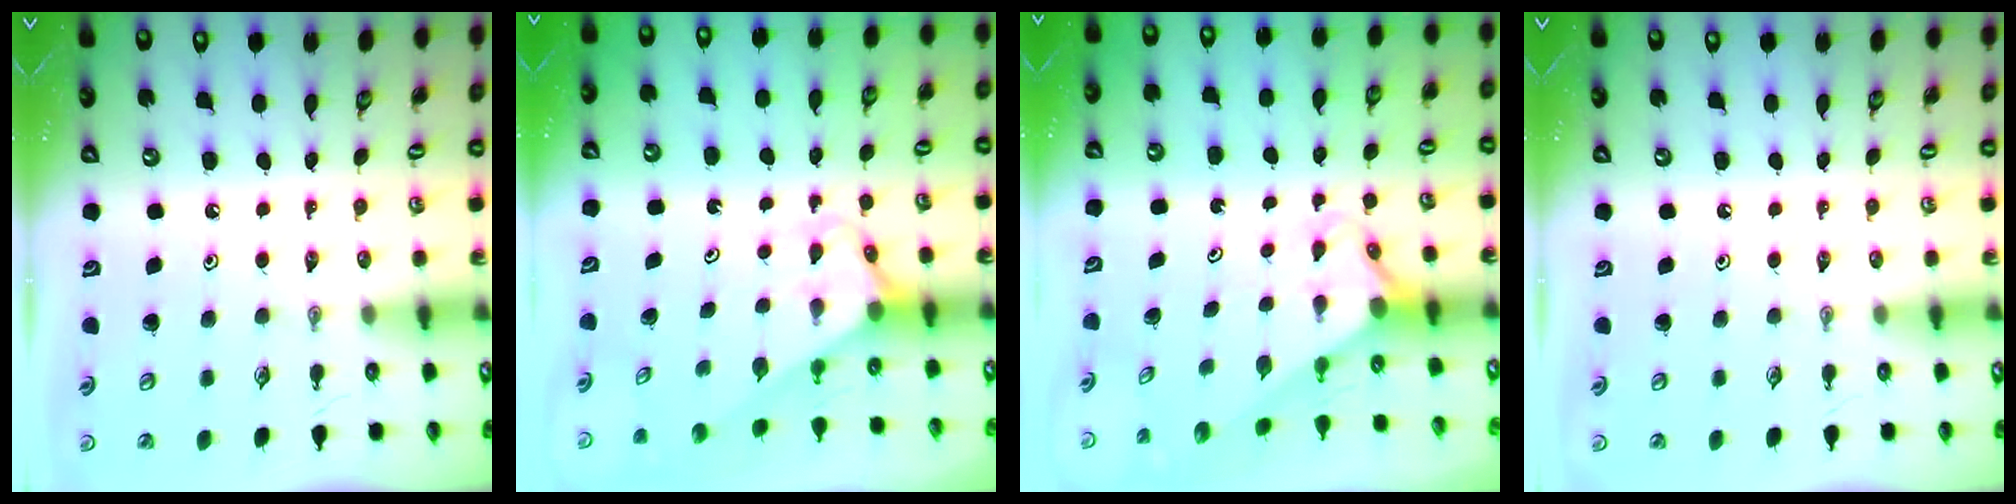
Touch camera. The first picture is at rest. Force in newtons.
{"total": 2.8, "press": 2.8, "slide": 0.2}
{"total": 2.2, "press": 2.2, "slide": 0.2}
{"total": 0.0}